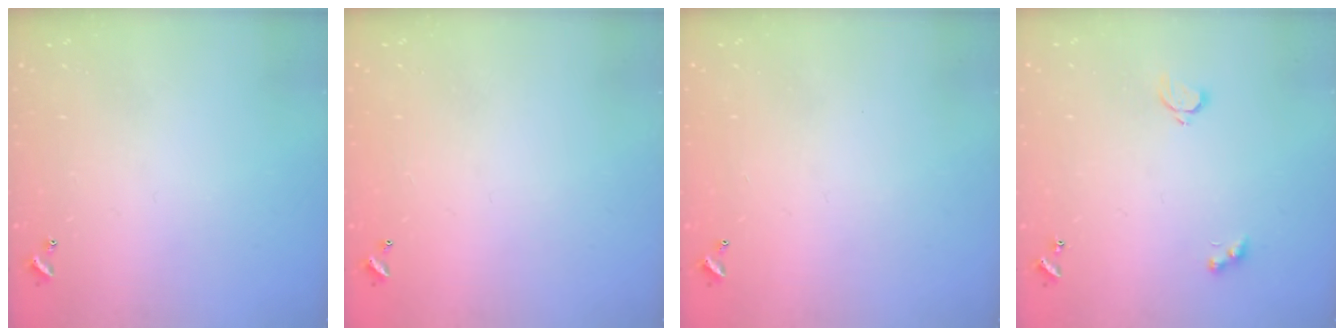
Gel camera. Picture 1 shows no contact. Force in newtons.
{"total": 2.9, "press": 2.9, "slide": 0.1}
{"total": 2.9, "press": 2.9, "slide": 0.1}
{"total": 2.1, "press": 2.0, "slide": 0.5}